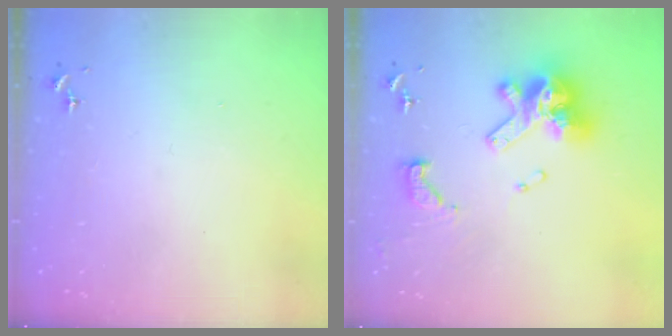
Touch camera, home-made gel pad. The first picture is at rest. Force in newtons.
{"total": 16.9, "press": 16.8, "slide": 1.5}